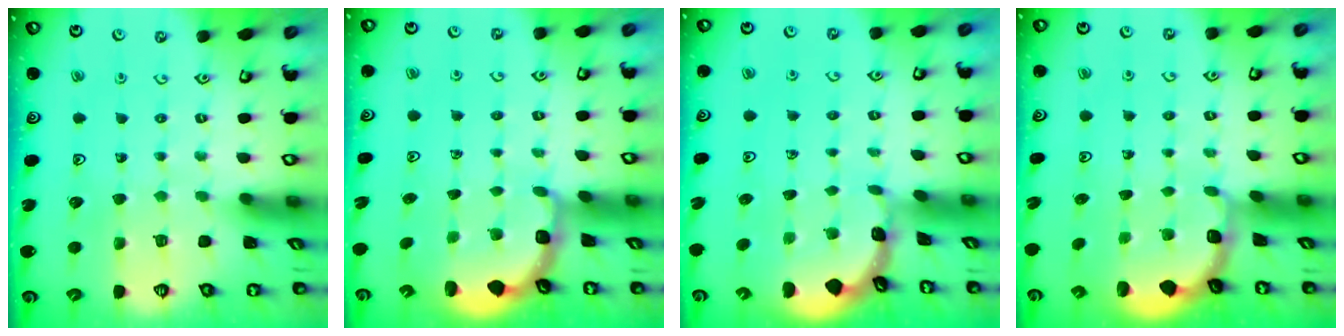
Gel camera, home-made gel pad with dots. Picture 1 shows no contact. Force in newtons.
{"total": 2.9, "press": 2.5, "slide": 1.4}
{"total": 0.6, "press": 0.6, "slide": 0.2}
{"total": 1.9, "press": 1.8, "slide": 0.7}